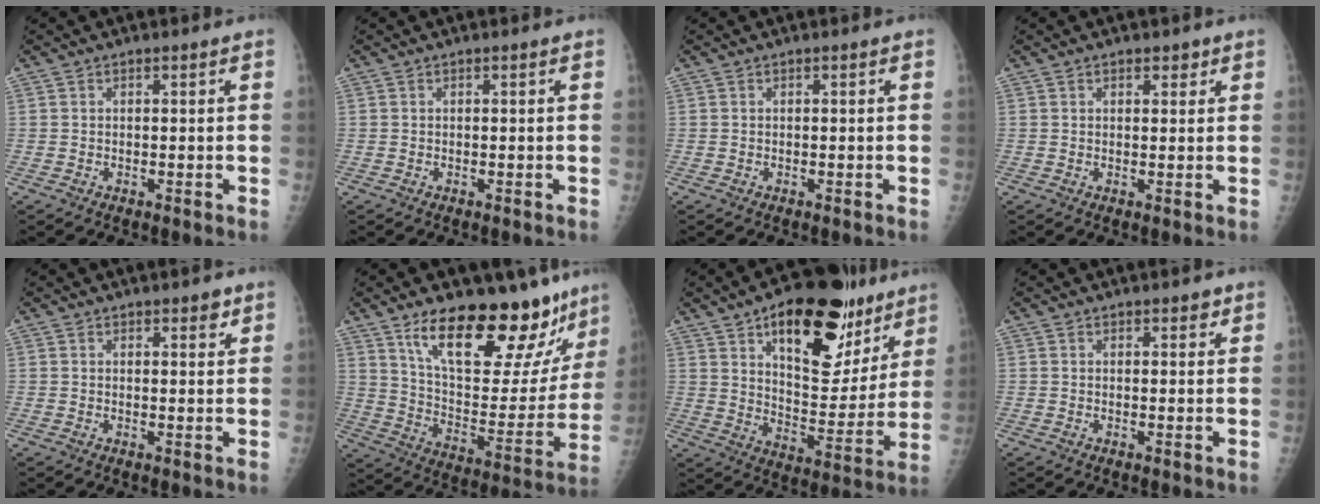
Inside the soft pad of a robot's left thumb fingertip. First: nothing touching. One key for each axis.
{"total": 0.0}
{"total": 0.0}
{"total": 2.0, "fx": 1.3, "fy": 1.2, "fz": 0.9, "tx": 0.004, "ty": -0.005, "tz": 0.014}
{"total": 2.4, "fx": 1.6, "fy": 1.0, "fz": 1.4, "tx": -0.005, "ty": -0.008, "tz": 0.020}
{"total": 27.1, "fx": 19.0, "fy": 9.6, "fz": 16.7, "tx": -0.198, "ty": -0.086, "tz": 0.292}
{"total": 25.1, "fx": 14.1, "fy": 11.8, "fz": 17.1, "tx": -0.201, "ty": -0.047, "tz": 0.217}
{"total": 1.6, "fx": 1.1, "fy": 0.9, "fz": 0.7, "tx": 0.006, "ty": -0.005, "tz": 0.010}